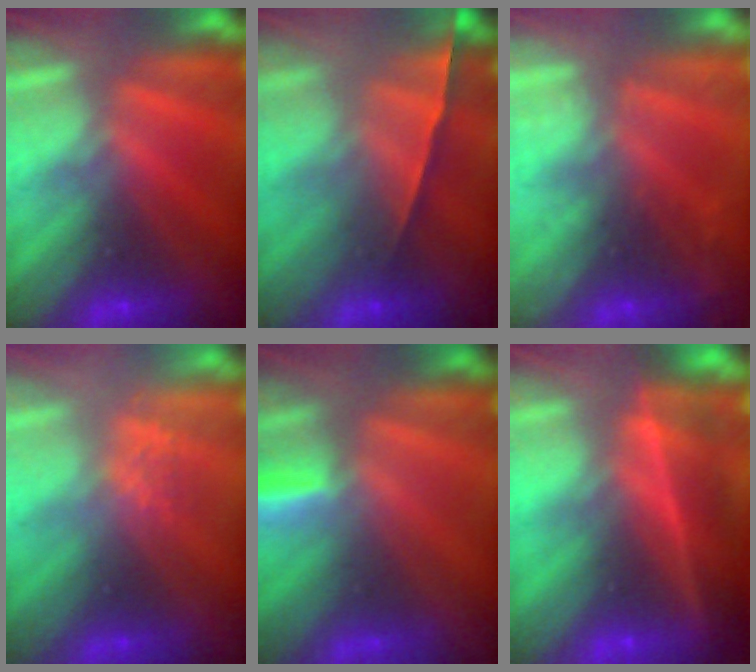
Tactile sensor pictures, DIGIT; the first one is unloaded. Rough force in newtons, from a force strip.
{"total": 1.5}
{"total": 6.8}
{"total": 2.8}
{"total": 2.9}
{"total": 11.1}